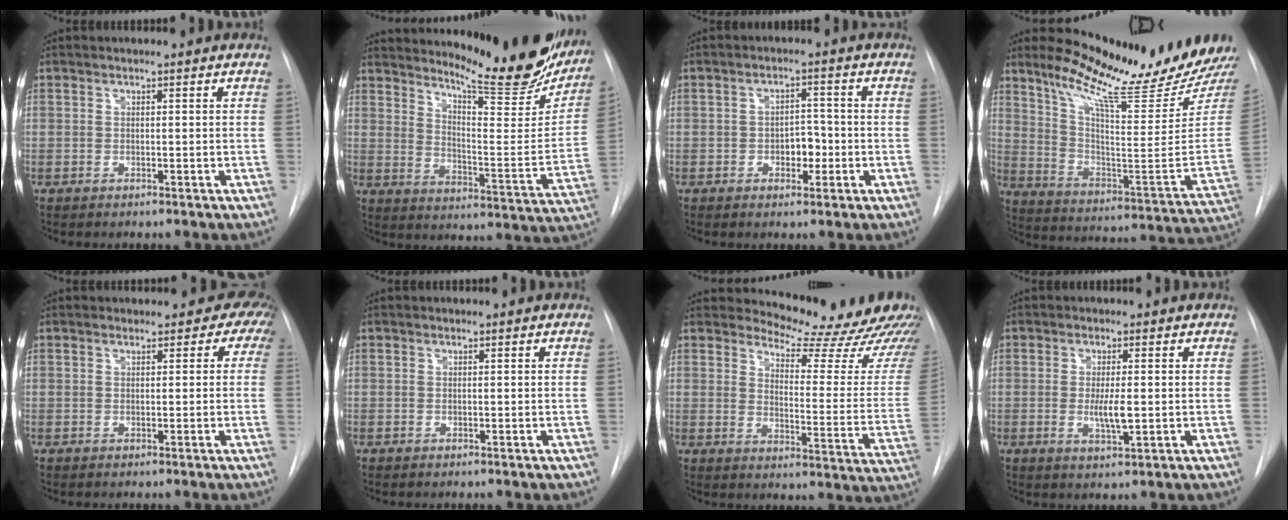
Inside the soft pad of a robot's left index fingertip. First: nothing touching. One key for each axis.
{"total": 22.9, "fx": 19.9, "fy": 3.4, "fz": 10.9, "tx": -0.158, "ty": -0.085, "tz": 0.255}
{"total": 3.8, "fx": -1.4, "fy": 2.2, "fz": 2.7, "tx": -0.032, "ty": 0.002, "tz": -0.020}
{"total": 19.5, "fx": 17.4, "fy": -1.1, "fz": 8.9, "tx": -0.149, "ty": -0.098, "tz": 0.260}
{"total": 3.7, "fx": 1.7, "fy": 2.6, "fz": 1.9, "tx": 0.009, "ty": 0.005, "tz": 0.010}
{"total": 0.0}
{"total": 19.2, "fx": 18.0, "fy": 3.6, "fz": 5.4, "tx": -0.056, "ty": -0.119, "tz": 0.197}
{"total": 3.7, "fx": -0.5, "fy": 0.8, "fz": 3.6, "tx": -0.067, "ty": -0.011, "tz": -0.008}